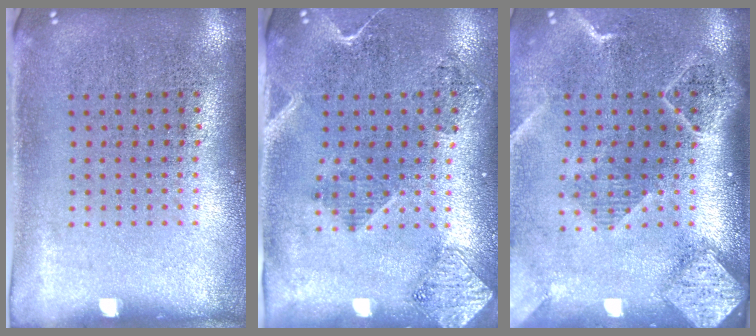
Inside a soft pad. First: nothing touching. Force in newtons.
{"total": 1.9, "press": 1.6, "slide": 1.0}
{"total": 2.5, "press": 2.0, "slide": 1.5}